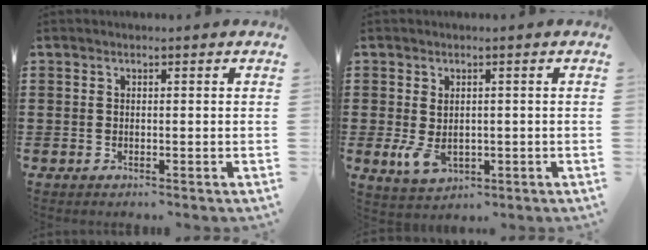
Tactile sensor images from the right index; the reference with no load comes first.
{"total": 3.9, "force": [-0.4, 2.4, 3.0], "torque": [-0.082, -0.006, -0.011]}